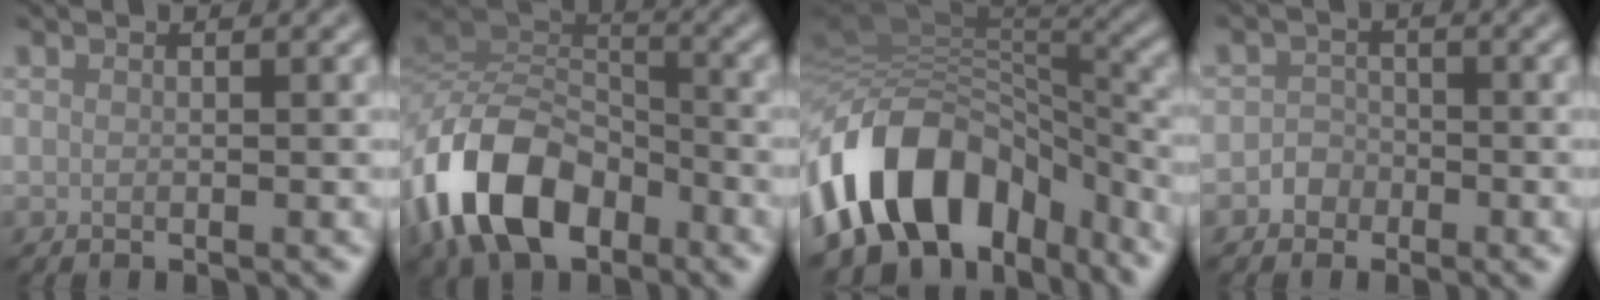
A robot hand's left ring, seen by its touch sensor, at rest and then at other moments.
{"total": 10.5, "force": [-5.5, 6.1, 6.5], "torque": [-0.128, 0.004, -0.120]}
{"total": 13.5, "force": [-7.2, 8.5, 7.7], "torque": [-0.148, 0.019, -0.129]}
{"total": 1.5, "force": [-0.9, 1.2, 0.1], "torque": [0.008, 0.007, -0.019]}